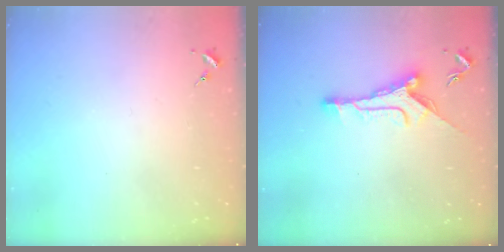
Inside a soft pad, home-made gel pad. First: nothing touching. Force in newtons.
{"total": 9.9, "press": 9.9, "slide": 0.4}